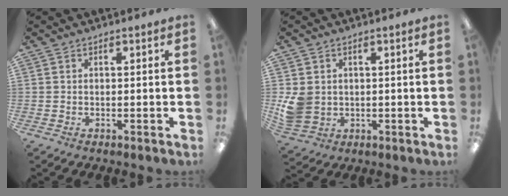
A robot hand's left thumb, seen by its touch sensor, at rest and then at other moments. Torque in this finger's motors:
{"motor_torque": [0.97, 1.21, 0.49, -0.55, 0.04]}